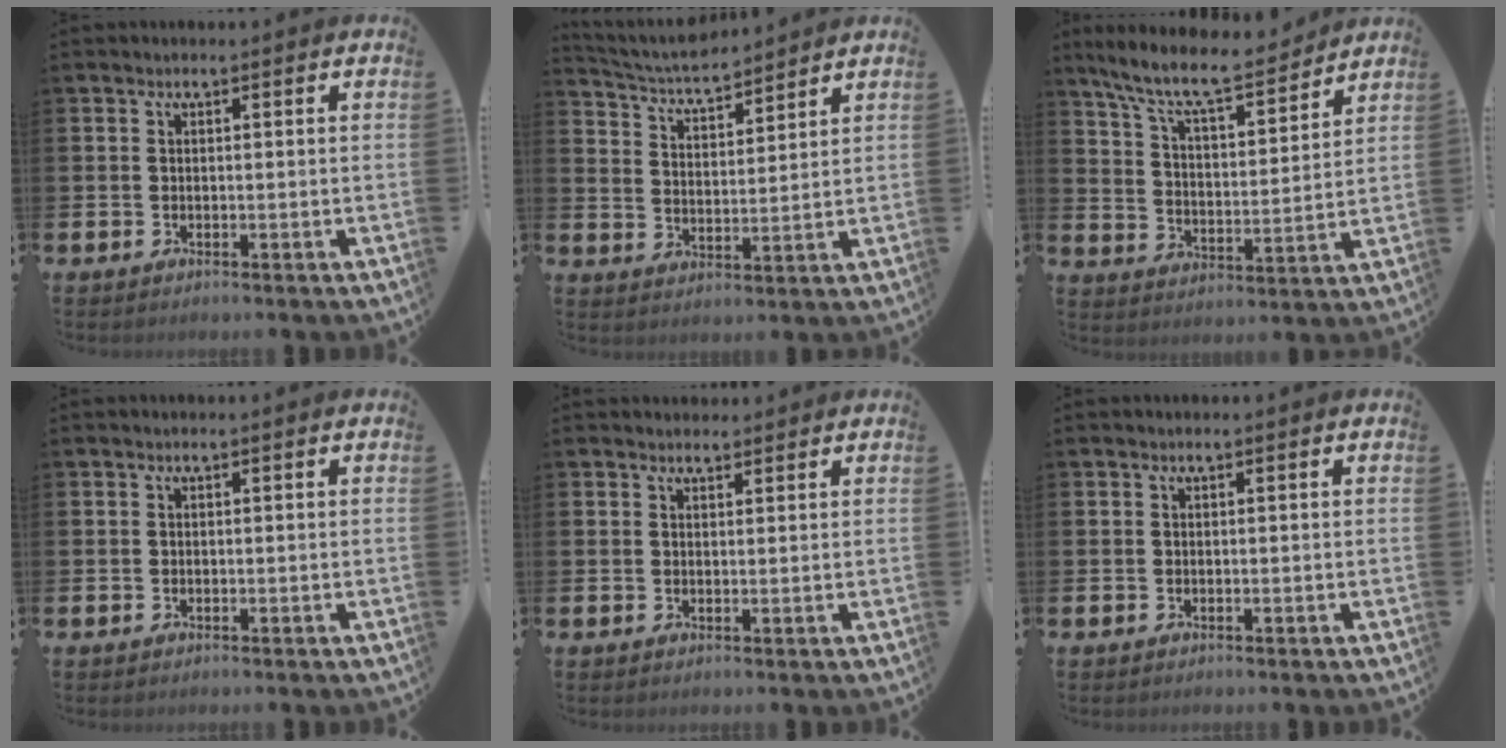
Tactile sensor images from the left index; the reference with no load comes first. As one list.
[{"total": 4.8, "force": [4.7, 0.8, 0.8], "torque": [-0.039, -0.034, 0.081]}, {"total": 9.8, "force": [8.7, 1.8, 4.0], "torque": [-0.107, -0.056, 0.149]}, {"total": 0.0}, {"total": 1.8, "force": [1.7, 0.6, 0.0], "torque": [0.007, -0.005, 0.029]}, {"total": 0.0}]